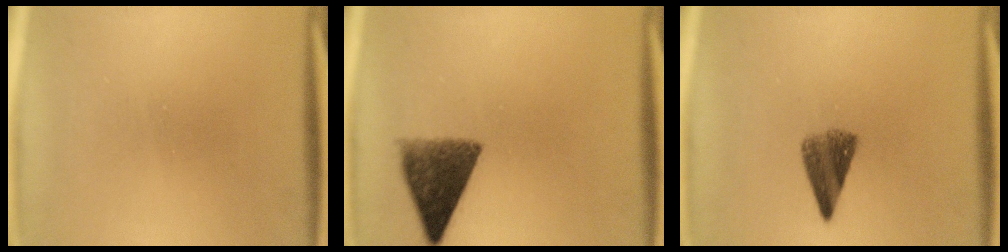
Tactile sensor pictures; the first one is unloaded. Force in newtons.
{"total": 8.8}
{"total": 5.2}